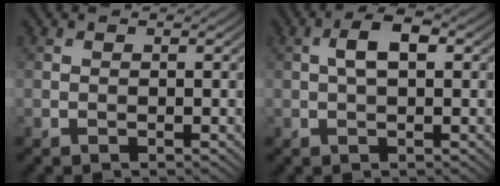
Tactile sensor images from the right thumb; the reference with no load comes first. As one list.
[{"total": 3.7, "force": [0.6, 1.6, 3.3], "torque": [-0.063, 0.009, 0.006]}]